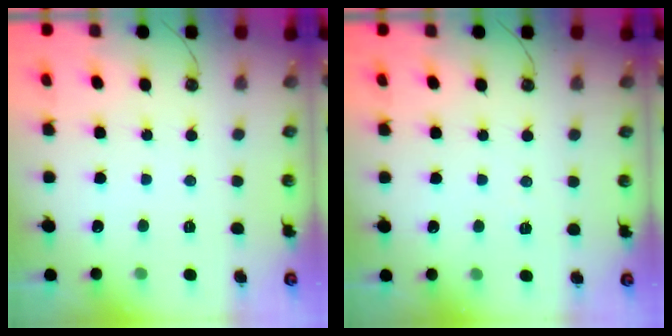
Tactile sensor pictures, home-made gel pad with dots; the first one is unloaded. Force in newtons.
{"total": 3.9, "press": 2.3, "slide": 3.2}